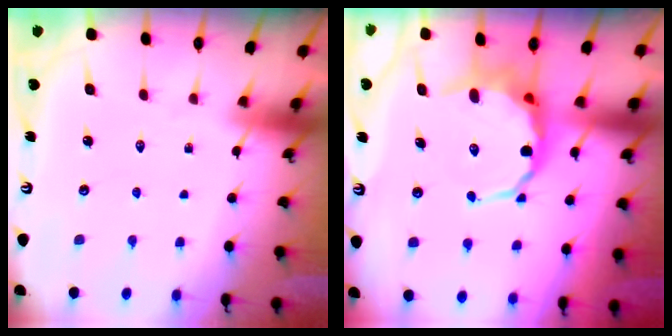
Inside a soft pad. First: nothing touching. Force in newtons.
{"total": 8.6, "press": 8.3, "slide": 1.9}